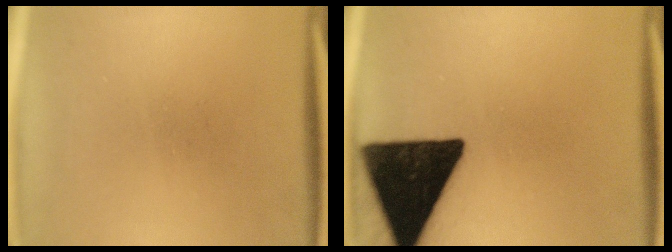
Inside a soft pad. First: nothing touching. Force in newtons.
{"total": 19.4}